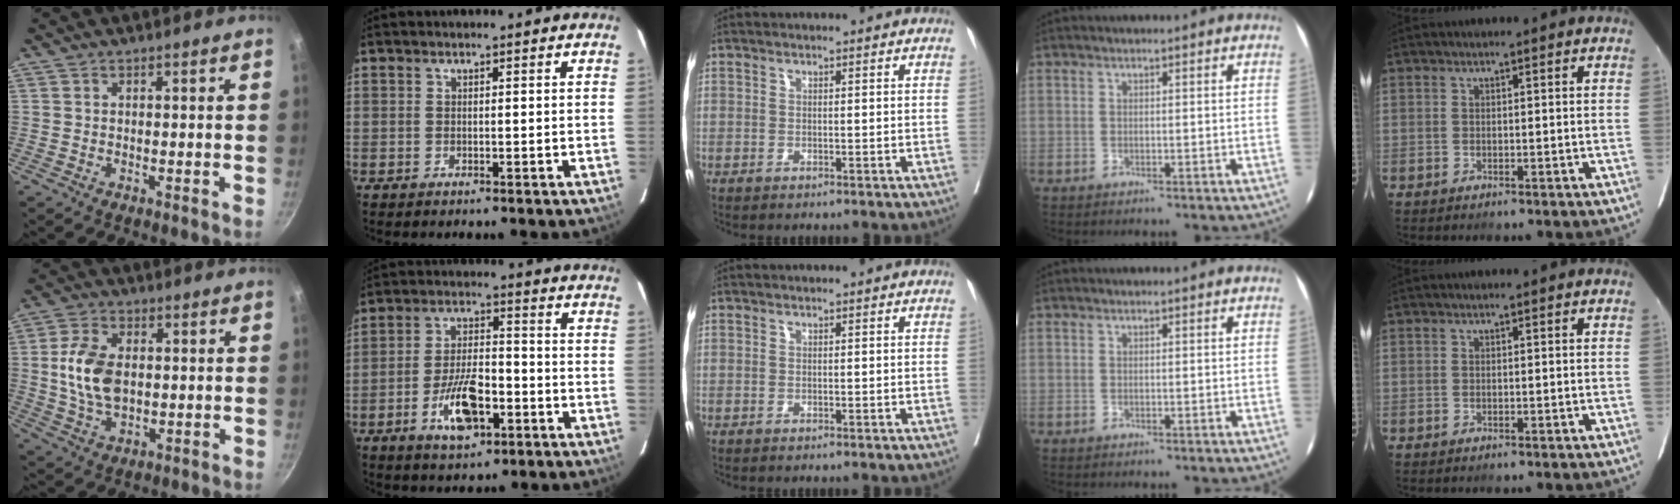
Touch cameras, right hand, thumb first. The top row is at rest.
{"thumb": {"total": 10.7, "force": [0.5, 6.6, 8.4], "torque": [-0.163, 0.002, 0.016]}, "index": {"total": 9.5, "force": [-4.0, 3.6, 7.8], "torque": [-0.151, 0.003, -0.068]}}